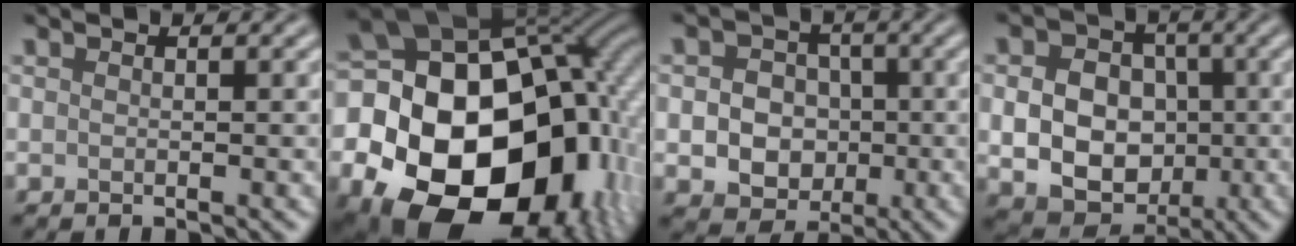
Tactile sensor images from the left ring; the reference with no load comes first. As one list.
[{"total": 25.1, "force": [-6.3, 19.3, 14.8], "torque": [-0.262, -0.039, -0.128]}, {"total": 5.7, "force": [-0.7, 4.9, 2.9], "torque": [-0.027, 0.000, -0.022]}, {"total": 8.8, "force": [-0.6, 7.4, 4.7], "torque": [-0.068, -0.003, -0.019]}]